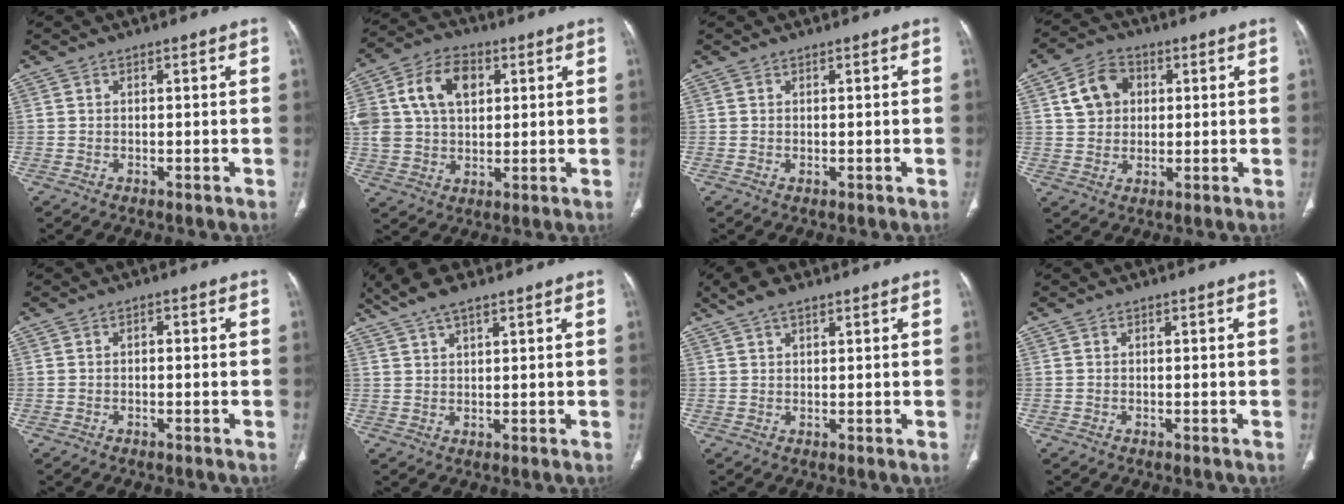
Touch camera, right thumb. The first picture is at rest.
{"total": 16.5, "force": [4.6, 11.4, 11.0], "torque": [-0.222, 0.010, 0.084]}
{"total": 0.0}
{"total": 8.2, "force": [2.3, 6.5, 4.4], "torque": [-0.059, 0.006, 0.038]}
{"total": 0.8, "force": [-0.1, 0.5, 0.6], "torque": [-0.004, 0.002, -0.005]}
{"total": 6.8, "force": [5.0, 2.0, 4.2], "torque": [-0.084, 0.003, 0.095]}
{"total": 4.6, "force": [3.2, 1.9, 2.8], "torque": [-0.053, 0.005, 0.059]}
{"total": 0.0}